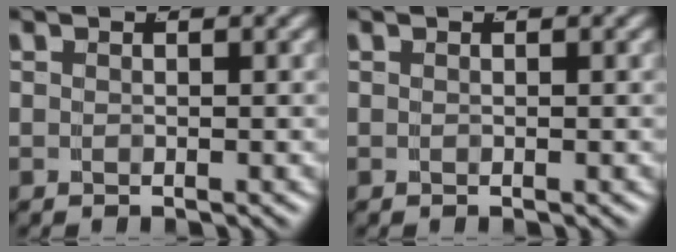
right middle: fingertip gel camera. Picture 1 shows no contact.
{"total": 0.0}